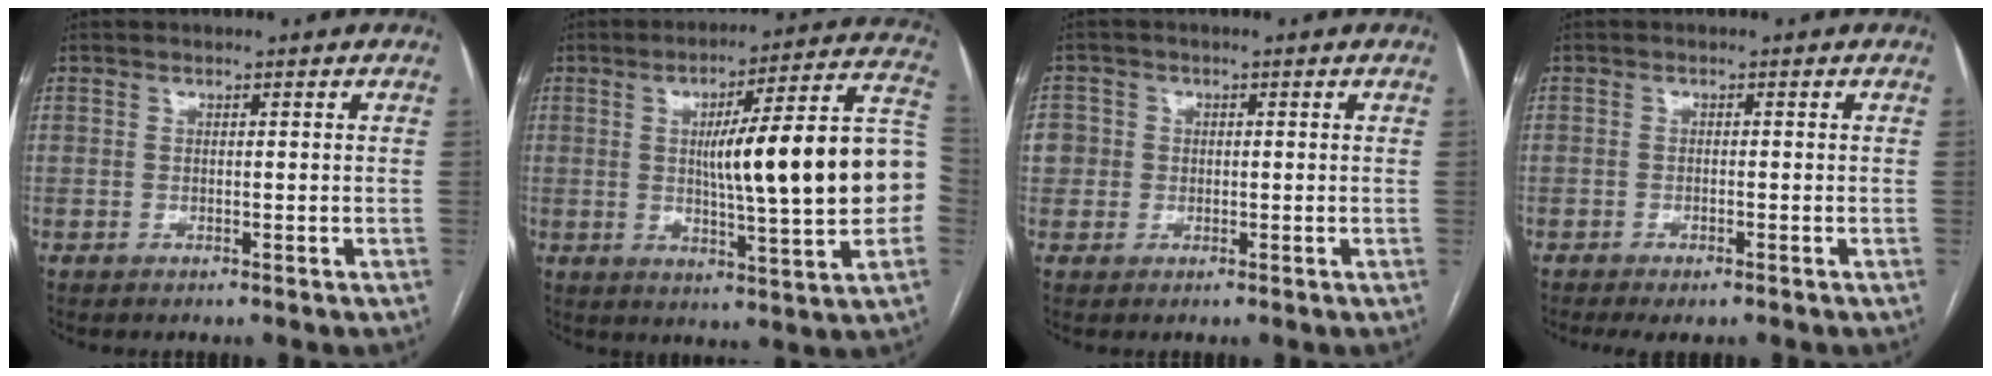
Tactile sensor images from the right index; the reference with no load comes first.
{"total": 21.0, "force": [0.0, 1.8, 20.9], "torque": [-0.250, 0.036, 0.001]}
{"total": 3.9, "force": [0.1, 3.8, 0.6], "torque": [-0.005, 0.014, 0.003]}
{"total": 3.0, "force": [-2.2, 0.7, 1.9], "torque": [-0.031, -0.007, -0.033]}